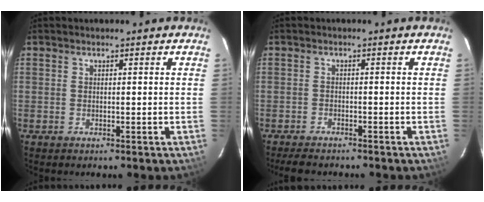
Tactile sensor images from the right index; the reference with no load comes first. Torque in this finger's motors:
{"motor_torque": [0.25, -0.18, 0.15, 0.06]}